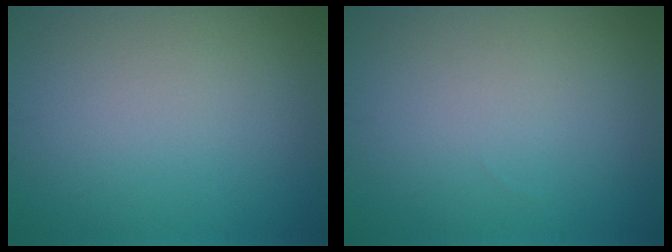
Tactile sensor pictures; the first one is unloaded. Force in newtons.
{"total": 0.0}